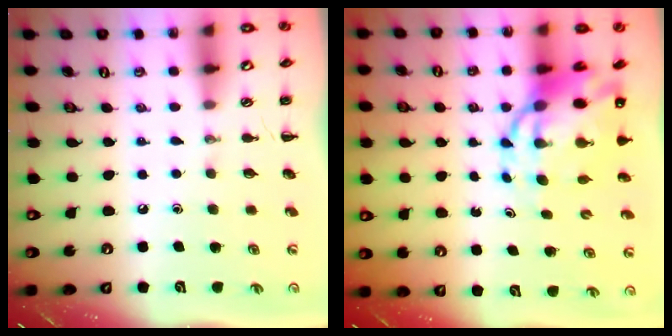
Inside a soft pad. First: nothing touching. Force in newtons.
{"total": 11.8, "press": 11.3, "slide": 3.2}